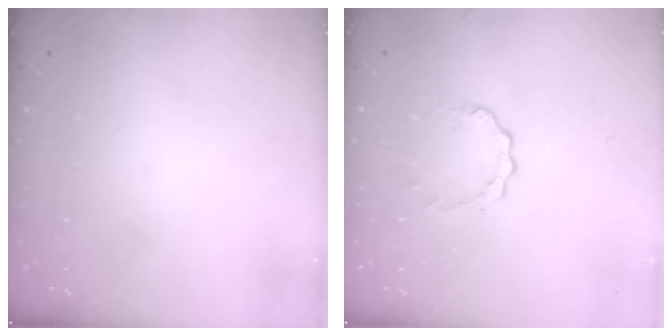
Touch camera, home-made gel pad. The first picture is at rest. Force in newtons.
{"total": 2.7, "press": 2.7, "slide": 0.3}